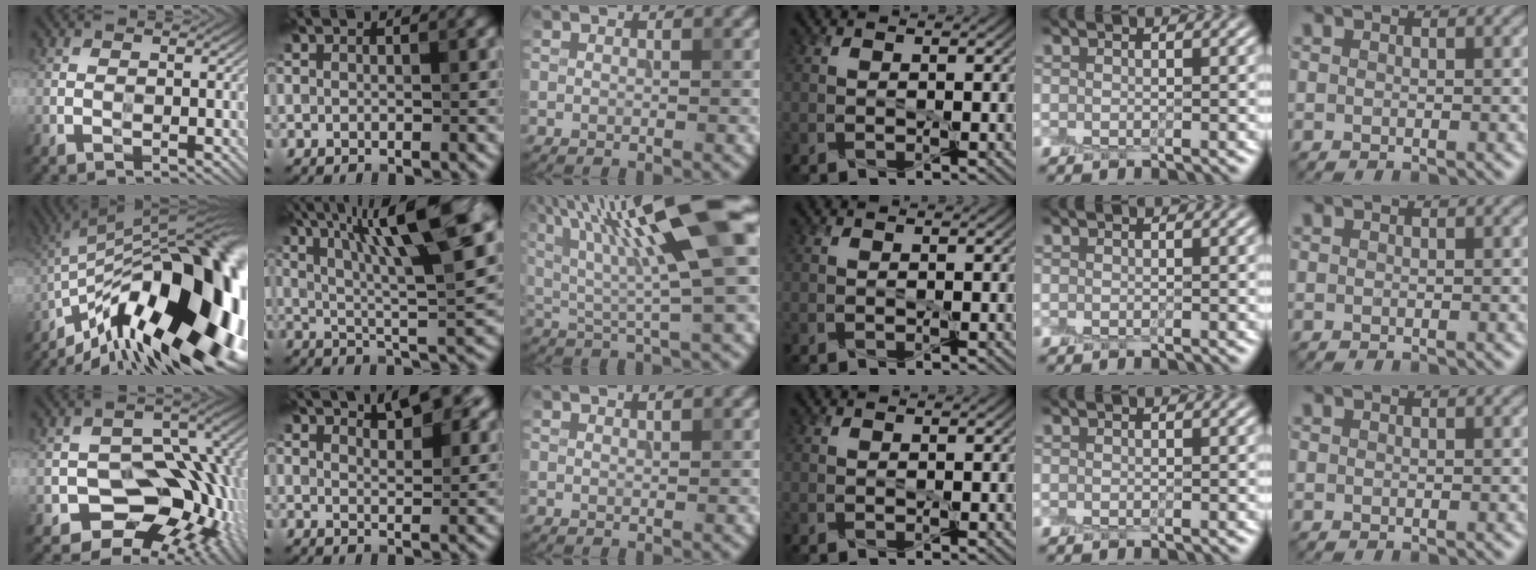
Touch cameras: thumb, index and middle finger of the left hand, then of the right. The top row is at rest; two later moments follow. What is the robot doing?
{"motion": "peel", "object": "aluminum foil"}